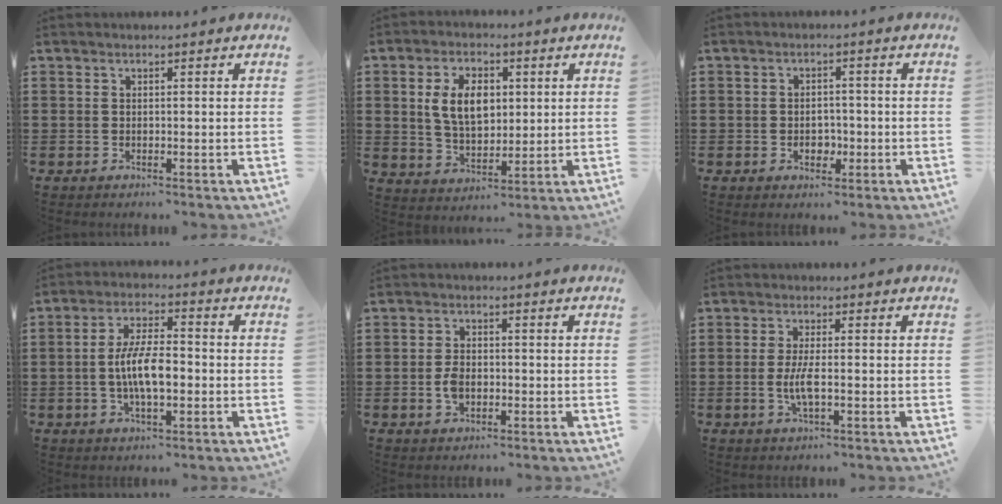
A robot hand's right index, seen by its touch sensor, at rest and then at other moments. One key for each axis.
{"total": 7.8, "fx": 1.6, "fy": 4.8, "fz": 5.9, "tx": -0.133, "ty": 0.009, "tz": 0.021}
{"total": 2.9, "fx": -0.8, "fy": 2.2, "fz": 1.7, "tx": -0.027, "ty": 0.001, "tz": -0.019}
{"total": 8.0, "fx": -1.2, "fy": 3.1, "fz": 7.3, "tx": -0.155, "ty": -0.001, "tz": -0.029}
{"total": 3.1, "fx": -0.7, "fy": 2.0, "fz": 2.3, "tx": -0.052, "ty": -0.002, "tz": -0.014}
{"total": 3.9, "fx": -0.8, "fy": 0.8, "fz": 3.8, "tx": -0.088, "ty": -0.010, "tz": -0.021}